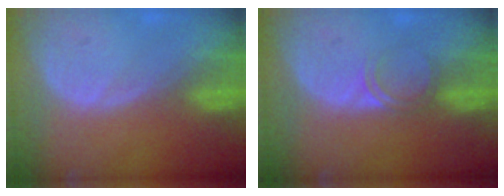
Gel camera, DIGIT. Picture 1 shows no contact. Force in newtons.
{"total": 2.1, "press": 1.8, "slide": 1.1}